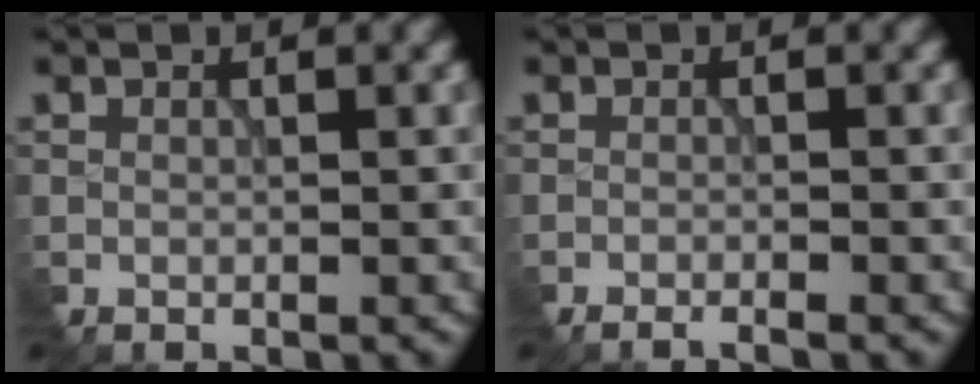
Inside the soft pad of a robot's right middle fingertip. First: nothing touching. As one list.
[{"total": 1.7, "force": [-1.5, -0.1, 0.8], "torque": [-0.017, -0.007, -0.027]}]